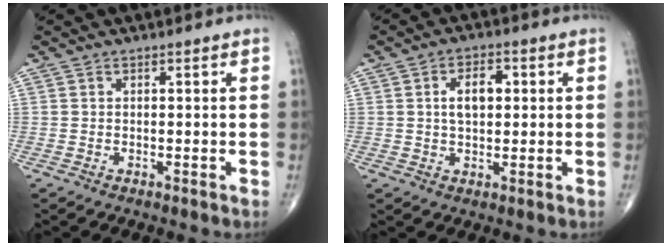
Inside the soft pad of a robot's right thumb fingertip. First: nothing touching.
{"total": 5.9, "force": [1.0, 3.3, 4.8], "torque": [-0.071, 0.007, 0.015]}